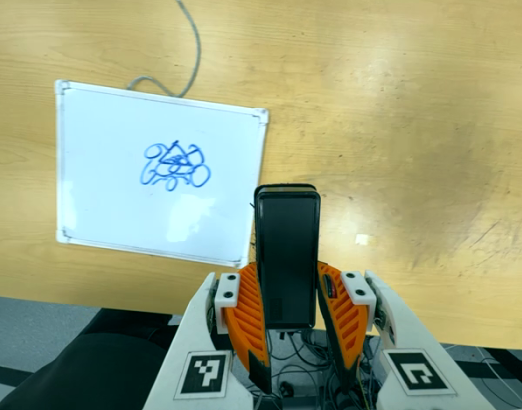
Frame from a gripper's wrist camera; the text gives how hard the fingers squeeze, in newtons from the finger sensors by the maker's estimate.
{"total": 6.2, "left": 4.3, "right": 8.0}